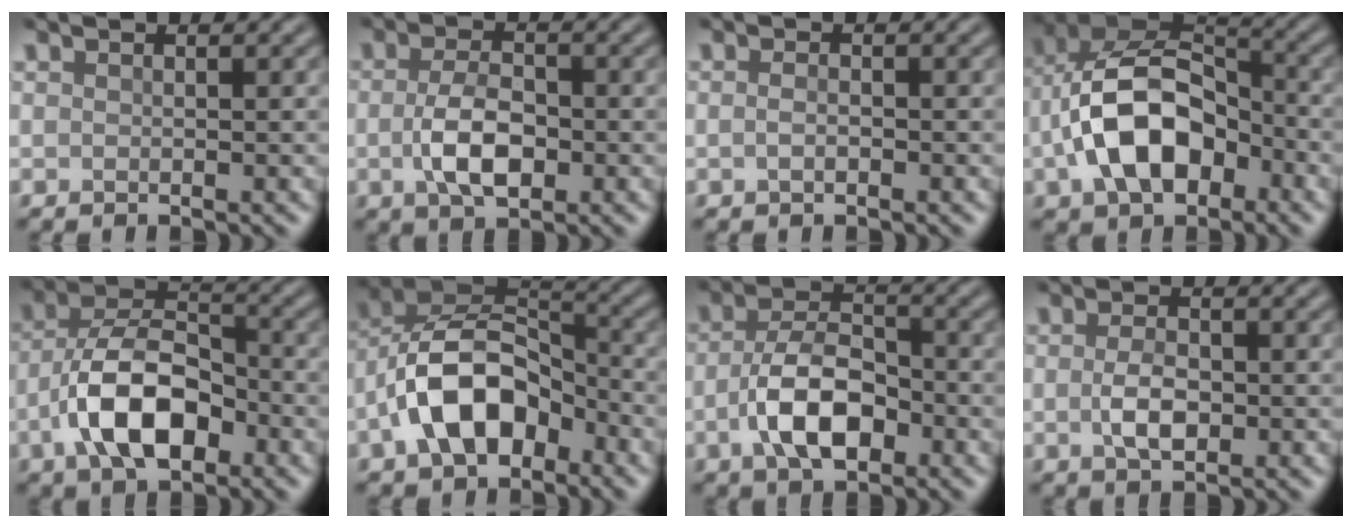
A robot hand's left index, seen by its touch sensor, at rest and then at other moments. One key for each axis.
{"total": 4.5, "fx": -0.9, "fy": 2.4, "fz": 3.7, "tx": -0.081, "ty": -0.002, "tz": -0.018}
{"total": 1.0, "fx": -0.3, "fy": 0.5, "fz": 0.9, "tx": -0.022, "ty": 0.000, "tz": -0.008}
{"total": 10.4, "fx": -2.5, "fy": 6.4, "fz": 7.7, "tx": -0.154, "ty": 0.016, "tz": -0.051}
{"total": 8.4, "fx": -3.1, "fy": 4.4, "fz": 6.4, "tx": -0.119, "ty": 0.012, "tz": -0.062}
{"total": 9.1, "fx": -3.5, "fy": 5.2, "fz": 6.6, "tx": -0.124, "ty": 0.021, "tz": -0.072}
{"total": 6.4, "fx": -2.1, "fy": 3.4, "fz": 5.0, "tx": -0.095, "ty": 0.001, "tz": -0.042}
{"total": 2.9, "fx": -0.4, "fy": 1.6, "fz": 2.4, "tx": -0.050, "ty": -0.002, "tz": -0.007}